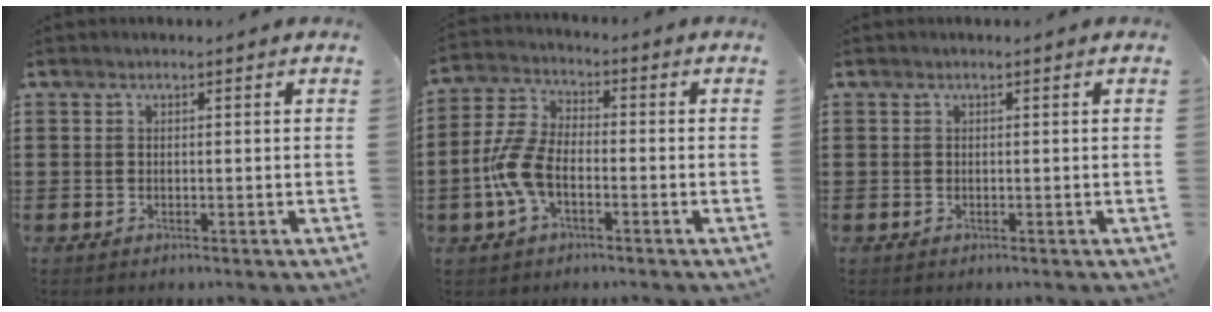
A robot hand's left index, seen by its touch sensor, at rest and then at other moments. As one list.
[{"total": 7.6, "force": [-2.4, 4.1, 6.0], "torque": [-0.156, -0.002, -0.054]}, {"total": 0.0}]